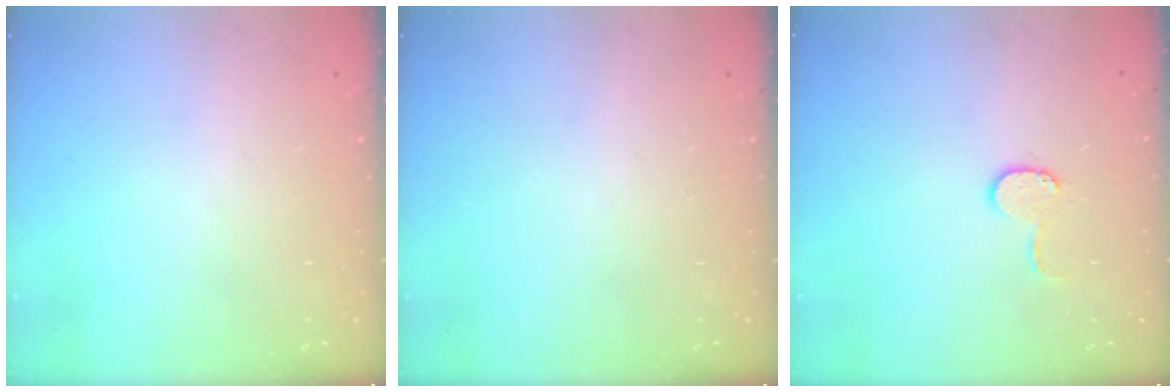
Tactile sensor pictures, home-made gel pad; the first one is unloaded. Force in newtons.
{"total": 0.0}
{"total": 6.4, "press": 6.4, "slide": 0.6}